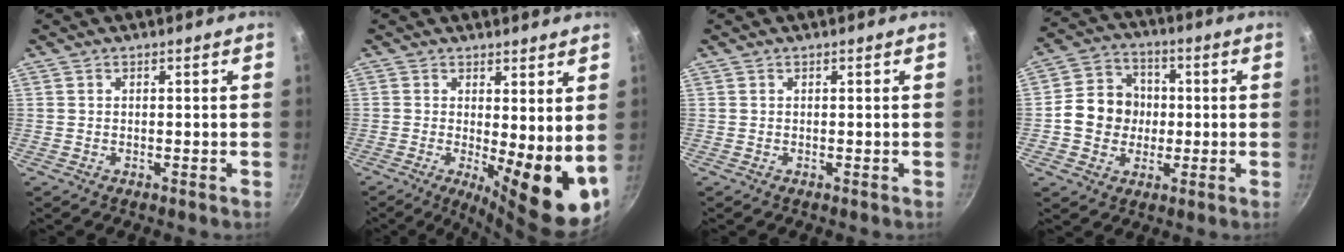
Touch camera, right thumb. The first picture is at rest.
{"total": 12.4, "force": [-0.2, 3.8, 11.8], "torque": [-0.135, -0.021, 0.006]}
{"total": 0.0}
{"total": 11.0, "force": [-0.4, 9.8, 5.1], "torque": [-0.054, 0.019, -0.022]}